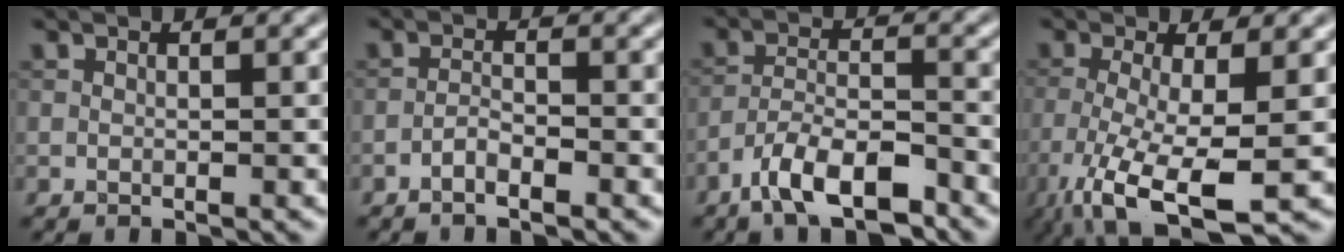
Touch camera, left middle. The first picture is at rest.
{"total": 1.6, "force": [-1.1, 0.4, 1.1], "torque": [-0.022, 0.003, -0.024]}
{"total": 6.9, "force": [-5.0, 1.9, 4.3], "torque": [-0.077, -0.001, -0.094]}
{"total": 8.5, "force": [-3.6, 2.5, 7.3], "torque": [-0.157, -0.024, -0.062]}